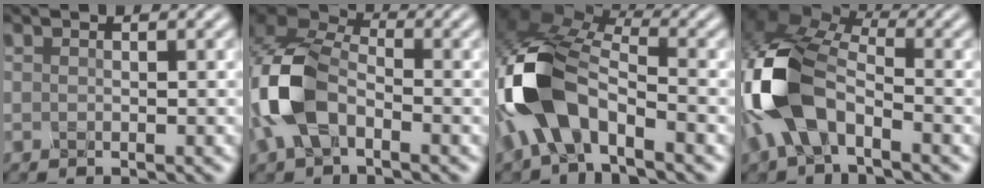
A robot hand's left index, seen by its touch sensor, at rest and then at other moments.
{"total": 8.1, "force": [-2.1, 5.3, 5.8], "torque": [-0.140, 0.013, -0.060]}
{"total": 10.3, "force": [-3.7, 5.6, 7.8], "torque": [-0.170, 0.006, -0.083]}
{"total": 10.3, "force": [-3.0, 5.9, 7.9], "torque": [-0.187, 0.003, -0.069]}